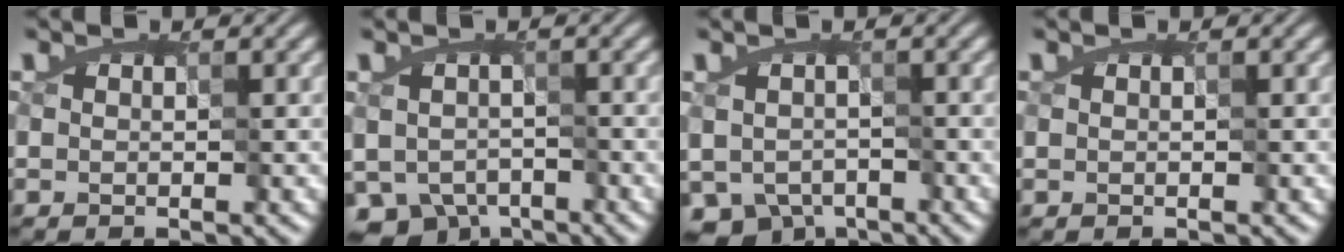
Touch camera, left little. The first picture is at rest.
{"total": 5.0, "force": [-2.9, 3.6, 1.8], "torque": [-0.011, -0.017, -0.040]}
{"total": 4.5, "force": [-2.4, 3.4, 1.7], "torque": [-0.011, -0.015, -0.027]}
{"total": 0.0}